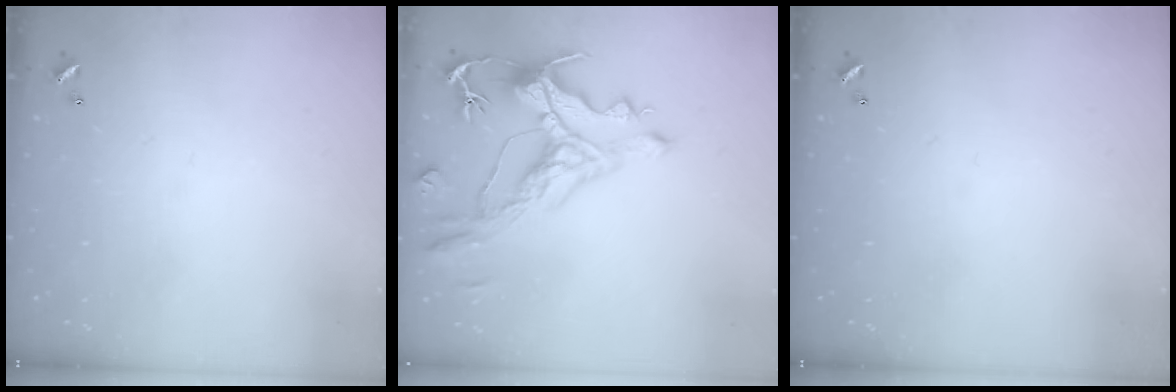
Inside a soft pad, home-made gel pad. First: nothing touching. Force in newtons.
{"total": 4.1, "press": 3.7, "slide": 1.7}
{"total": 0.0}